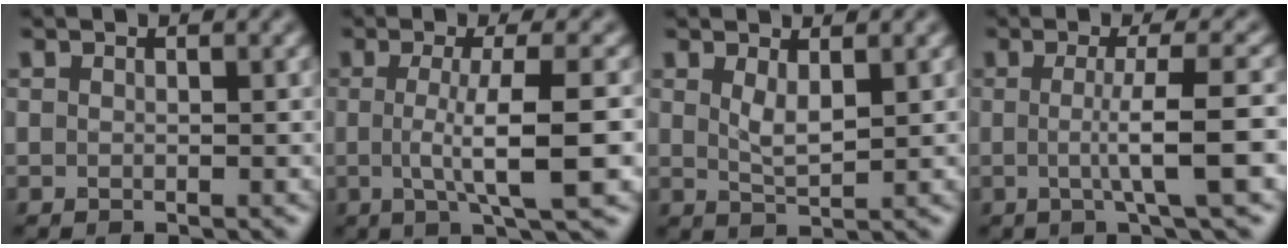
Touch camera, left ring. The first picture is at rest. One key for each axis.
{"total": 6.6, "fx": -0.4, "fy": 1.4, "fz": 6.4, "tx": -0.101, "ty": -0.004, "tz": -0.010}
{"total": 2.0, "fx": 0.9, "fy": 0.6, "fz": 1.7, "tx": -0.036, "ty": -0.006, "tz": 0.021}
{"total": 5.5, "fx": -0.3, "fy": 1.0, "fz": 5.4, "tx": -0.082, "ty": -0.002, "tz": -0.009}